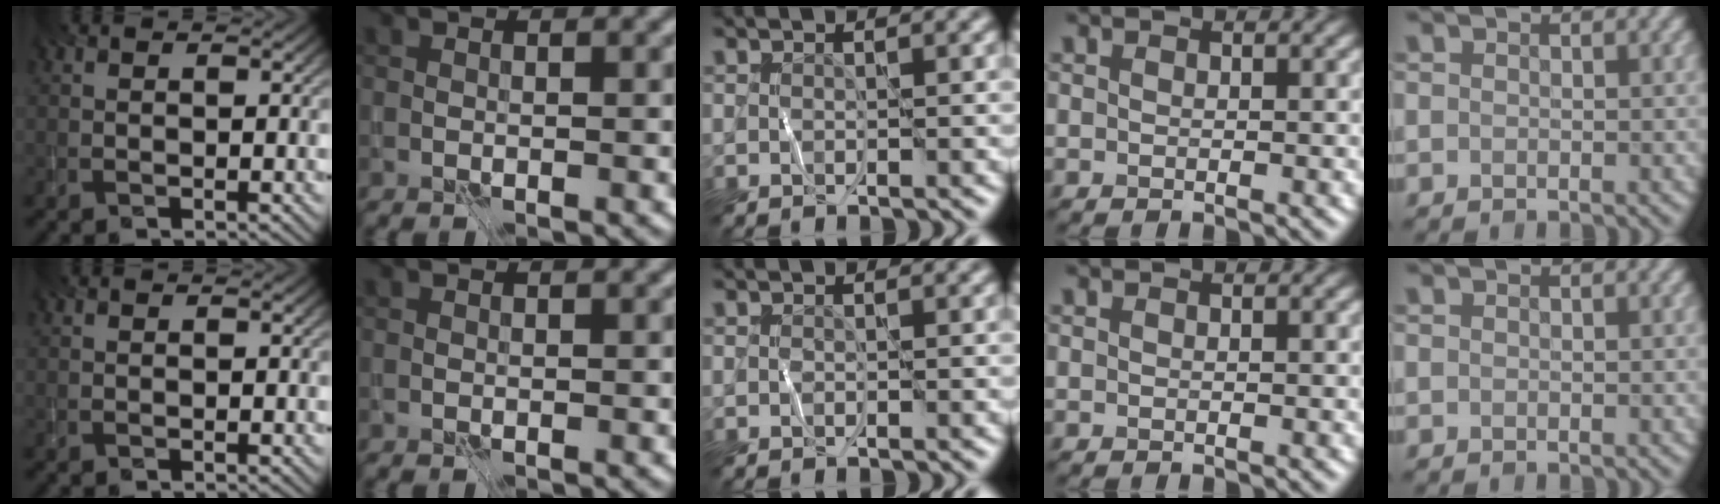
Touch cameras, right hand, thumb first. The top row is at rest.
{}